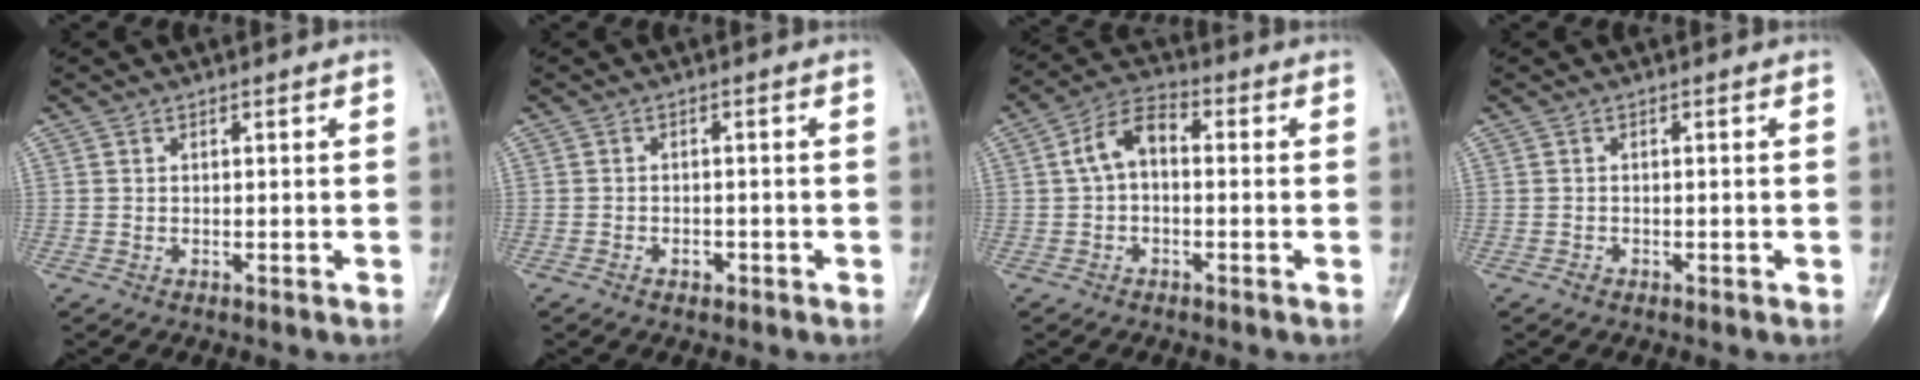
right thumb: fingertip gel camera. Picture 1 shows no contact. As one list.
[{"total": 1.7, "force": [-1.0, 1.3, 0.7], "torque": [-0.003, 0.008, -0.013]}, {"total": 7.3, "force": [0.2, 4.6, 5.7], "torque": [-0.094, 0.025, -0.010]}, {"total": 0.8, "force": [-0.5, 0.6, 0.2], "torque": [0.004, 0.003, -0.011]}]